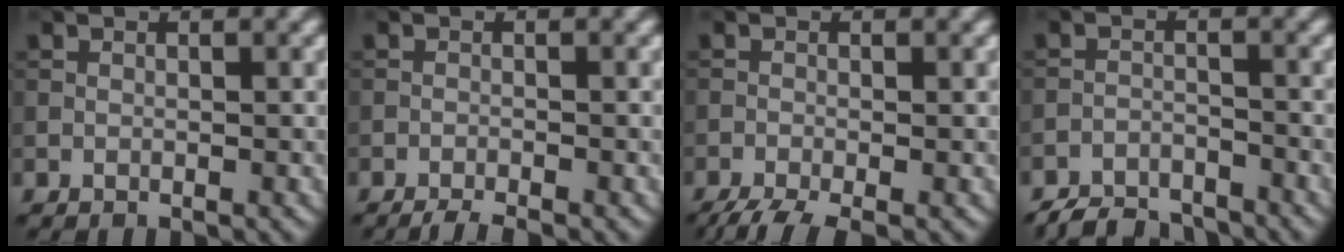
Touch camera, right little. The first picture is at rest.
{"total": 2.1, "force": [-1.8, 0.2, 1.0], "torque": [-0.019, -0.001, -0.036]}
{"total": 4.0, "force": [-3.0, 0.8, 2.6], "torque": [-0.045, -0.012, -0.060]}
{"total": 4.3, "force": [-4.1, 1.1, 0.8], "torque": [-0.010, -0.004, -0.078]}